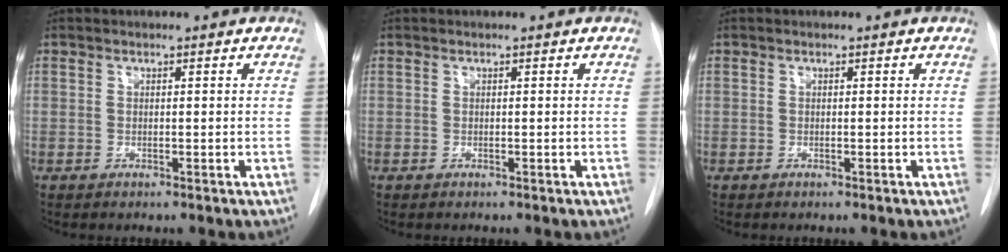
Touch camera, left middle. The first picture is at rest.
{"total": 0.0}
{"total": 0.0}